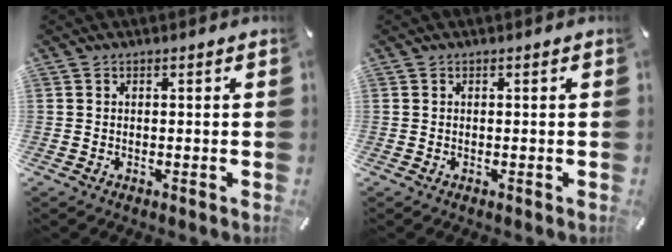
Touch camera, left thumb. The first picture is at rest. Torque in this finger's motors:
{"motor_torque": [0.00, 0.00, 0.02, 0.01, 0.00]}